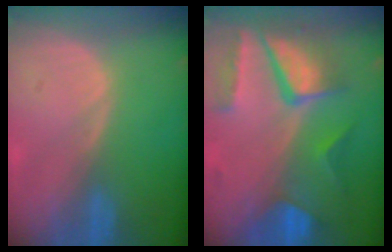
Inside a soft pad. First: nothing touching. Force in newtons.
{"total": 10.4, "press": 8.8, "slide": 5.5}